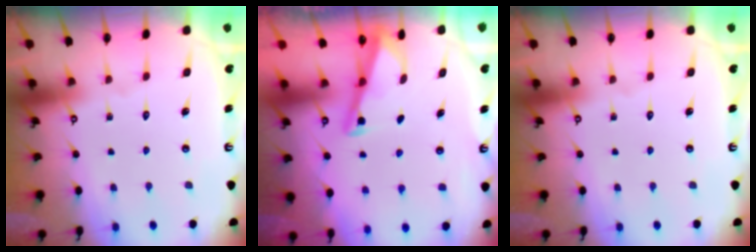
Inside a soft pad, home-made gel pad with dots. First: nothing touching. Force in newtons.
{"total": 2.9, "press": 2.8, "slide": 0.4}
{"total": 0.0}